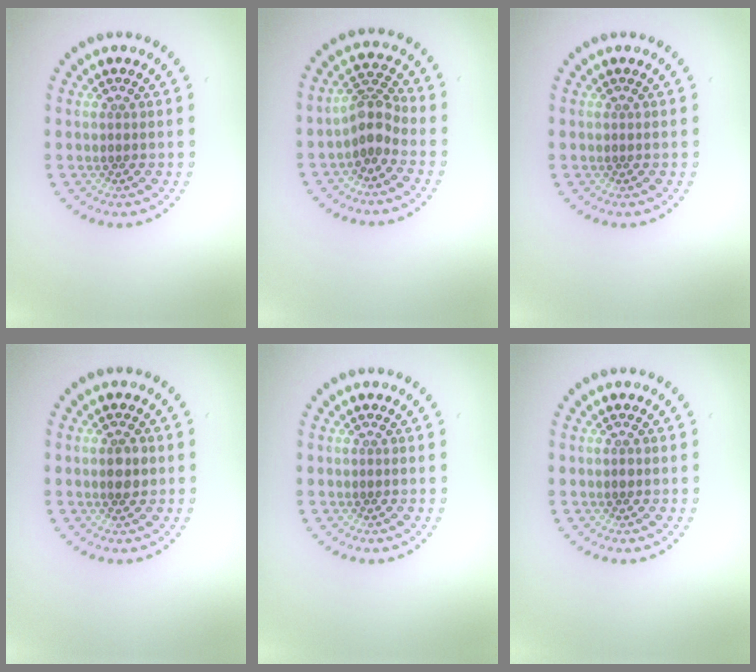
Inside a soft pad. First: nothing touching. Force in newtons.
{"total": 2.7, "press": 2.1, "slide": 1.7}
{"total": 0.0}
{"total": 1.7, "press": 1.6, "slide": 0.5}
{"total": 0.0}
{"total": 0.6, "press": 0.6, "slide": 0.0}